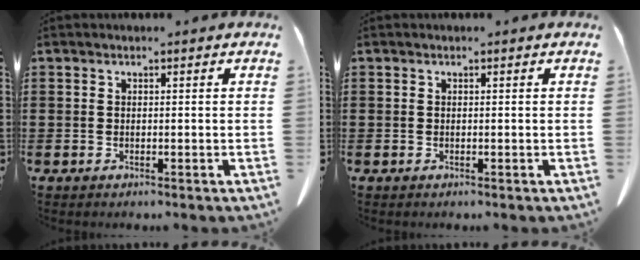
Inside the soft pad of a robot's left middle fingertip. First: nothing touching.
{"total": 0.0}